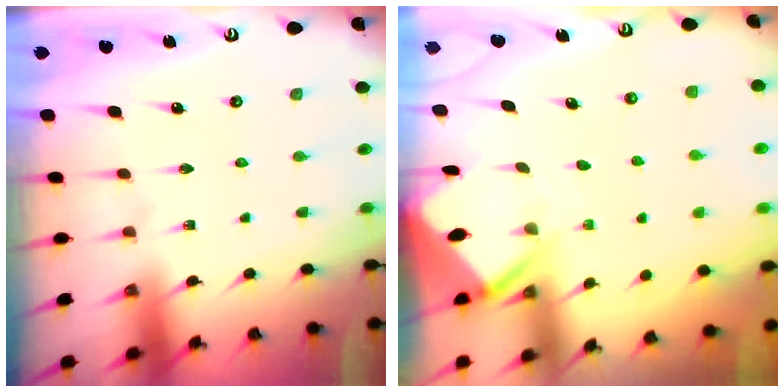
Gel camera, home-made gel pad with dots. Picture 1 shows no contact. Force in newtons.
{"total": 3.3, "press": 3.3, "slide": 0.3}